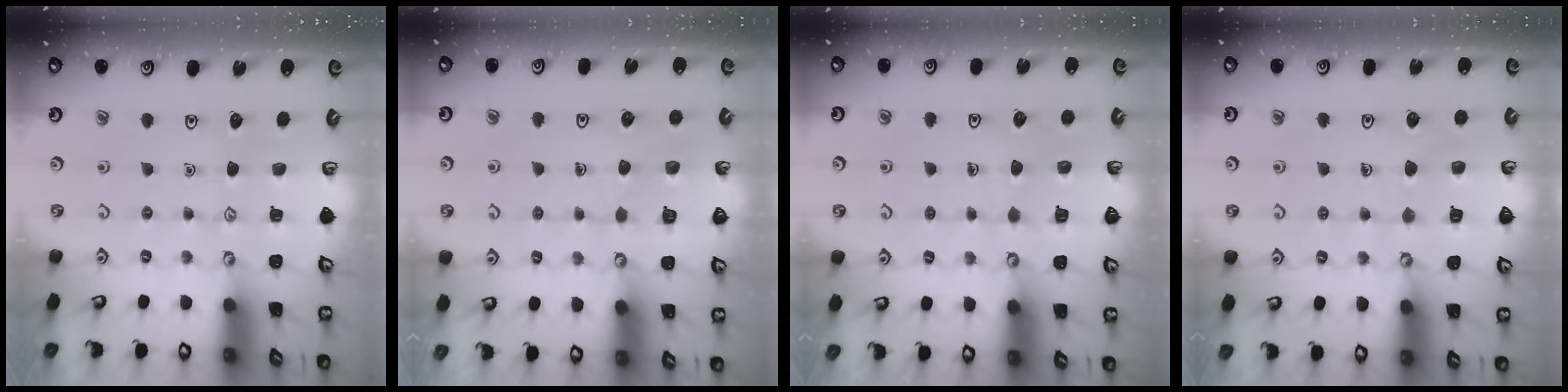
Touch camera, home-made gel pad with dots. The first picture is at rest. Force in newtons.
{"total": 4.1, "press": 4.1, "slide": 0.1}
{"total": 3.9, "press": 3.9, "slide": 0.3}
{"total": 5.7, "press": 5.7, "slide": 0.5}